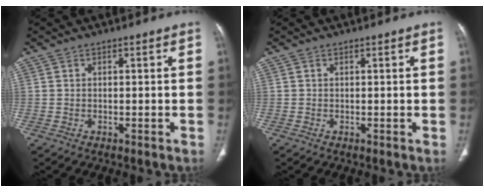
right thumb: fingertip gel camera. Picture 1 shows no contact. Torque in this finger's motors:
{"motor_torque": [1.82, 1.85, 1.07, -0.89, 0.03]}